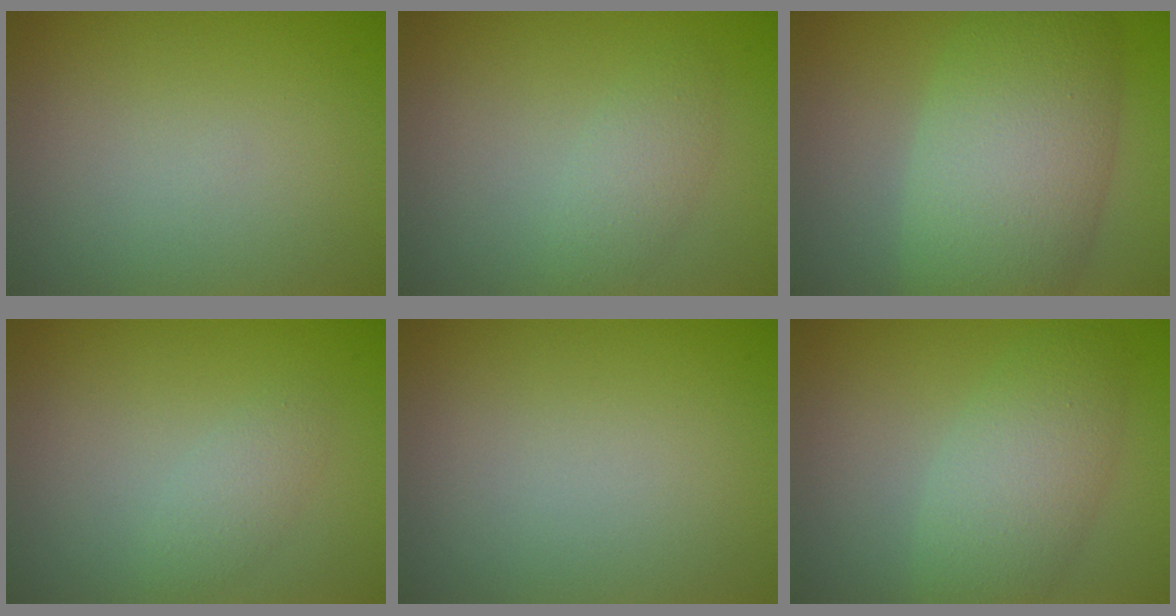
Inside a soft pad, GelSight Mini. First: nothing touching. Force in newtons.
{"total": 2.1, "press": 2.1, "slide": 0.1}
{"total": 9.8, "press": 9.8, "slide": 0.3}
{"total": 1.6, "press": 1.6, "slide": 0.2}
{"total": 0.0}
{"total": 3.7, "press": 3.7, "slide": 0.3}